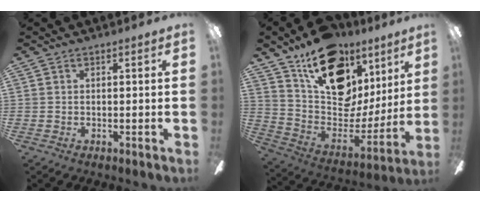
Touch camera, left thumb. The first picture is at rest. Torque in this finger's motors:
{"motor_torque": [0.55, 0.73, 1.20, -1.58, 0.17]}